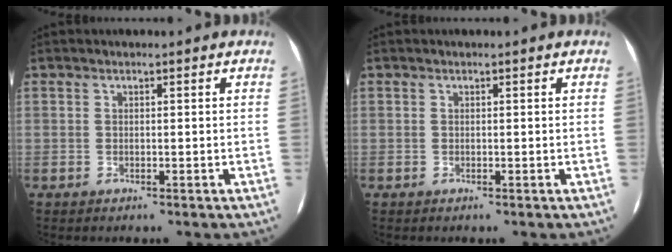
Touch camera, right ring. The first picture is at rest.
{"total": 0.0}